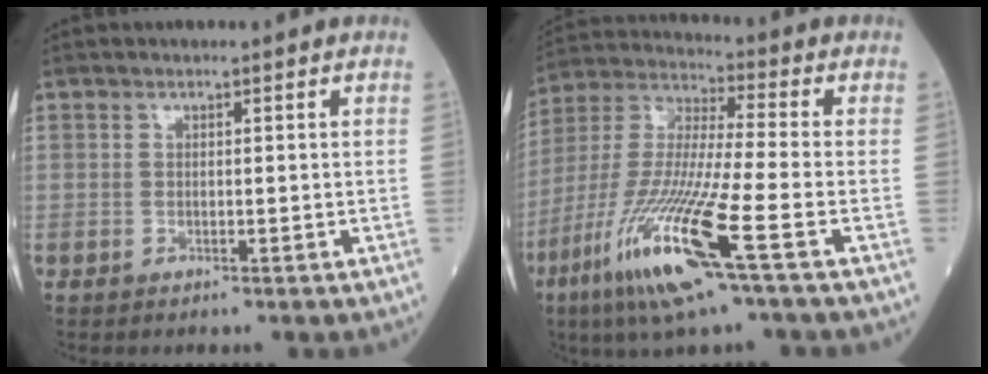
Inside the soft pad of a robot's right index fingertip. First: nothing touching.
{"total": 17.9, "force": [-8.3, 0.4, 15.8], "torque": [-0.354, -0.042, -0.164]}